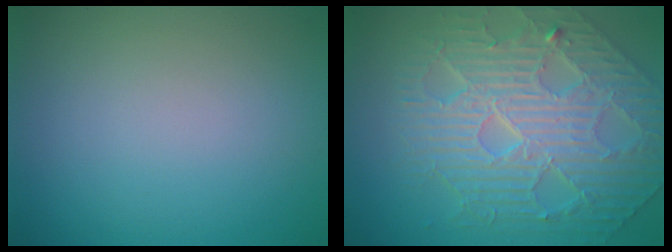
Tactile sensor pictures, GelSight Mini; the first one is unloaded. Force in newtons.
{"total": 6.4, "press": 5.5, "slide": 3.3}